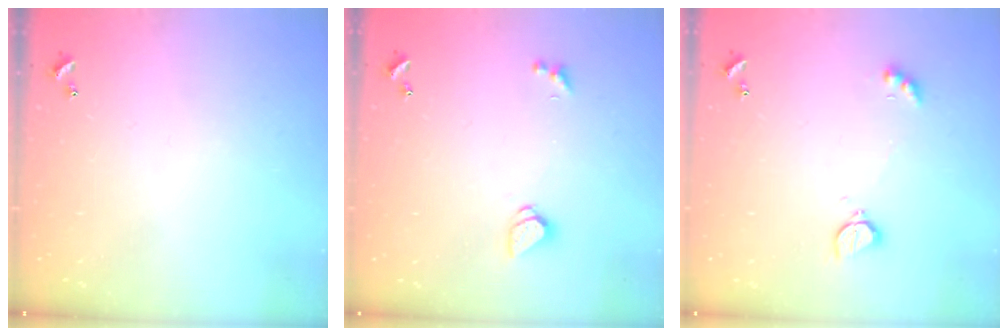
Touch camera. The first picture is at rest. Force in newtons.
{"total": 1.5, "press": 1.4, "slide": 0.5}
{"total": 2.8, "press": 2.7, "slide": 0.6}